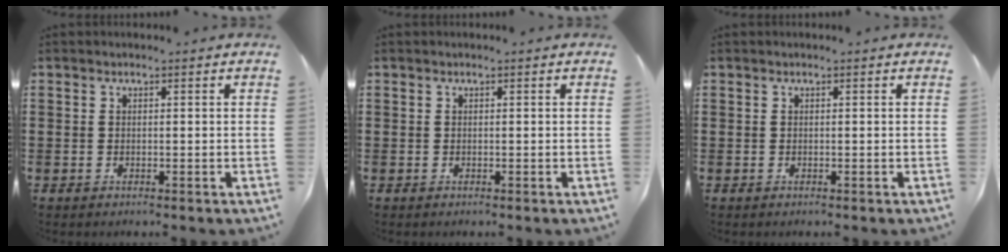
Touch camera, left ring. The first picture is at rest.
{"total": 0.0}
{"total": 0.0}